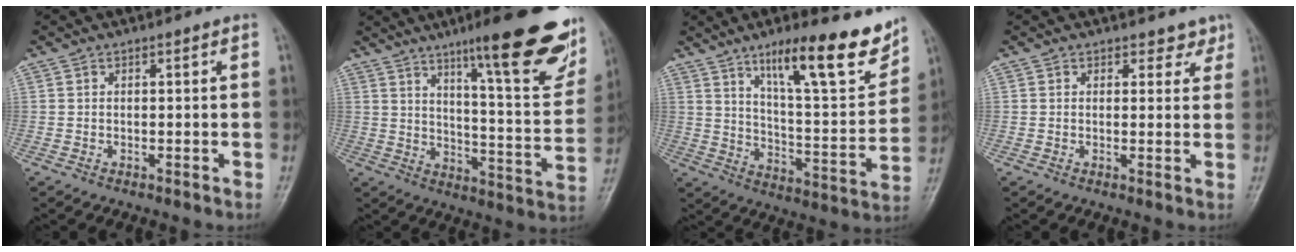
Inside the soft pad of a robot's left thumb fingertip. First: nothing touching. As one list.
[{"total": 24.2, "force": [15.0, 4.5, 18.4], "torque": [-0.220, -0.064, 0.213]}, {"total": 19.4, "force": [12.6, 4.4, 14.0], "torque": [-0.173, -0.068, 0.202]}, {"total": 2.6, "force": [2.0, 1.7, 0.3], "torque": [0.022, -0.012, 0.016]}]